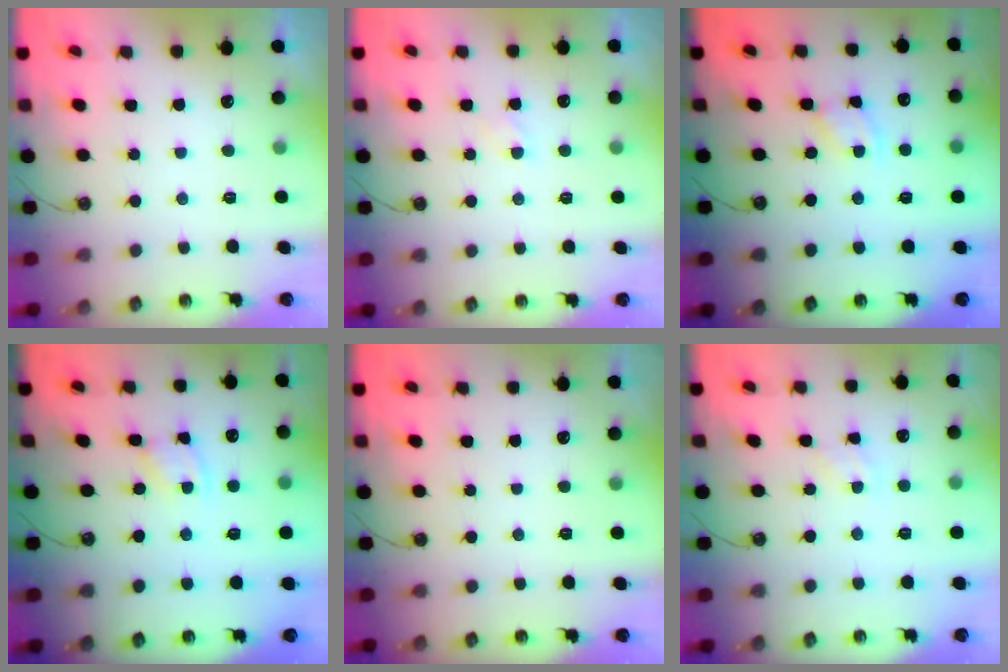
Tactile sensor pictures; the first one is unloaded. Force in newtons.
{"total": 2.2, "press": 2.2, "slide": 0.3}
{"total": 2.1, "press": 2.1, "slide": 0.4}
{"total": 2.1, "press": 2.1, "slide": 0.0}
{"total": 0.0}
{"total": 1.7, "press": 1.7, "slide": 0.3}